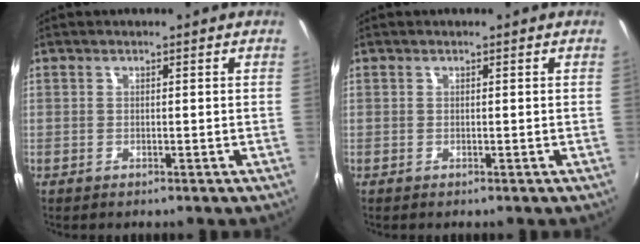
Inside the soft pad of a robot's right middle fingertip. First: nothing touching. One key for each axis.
{"total": 0.0}